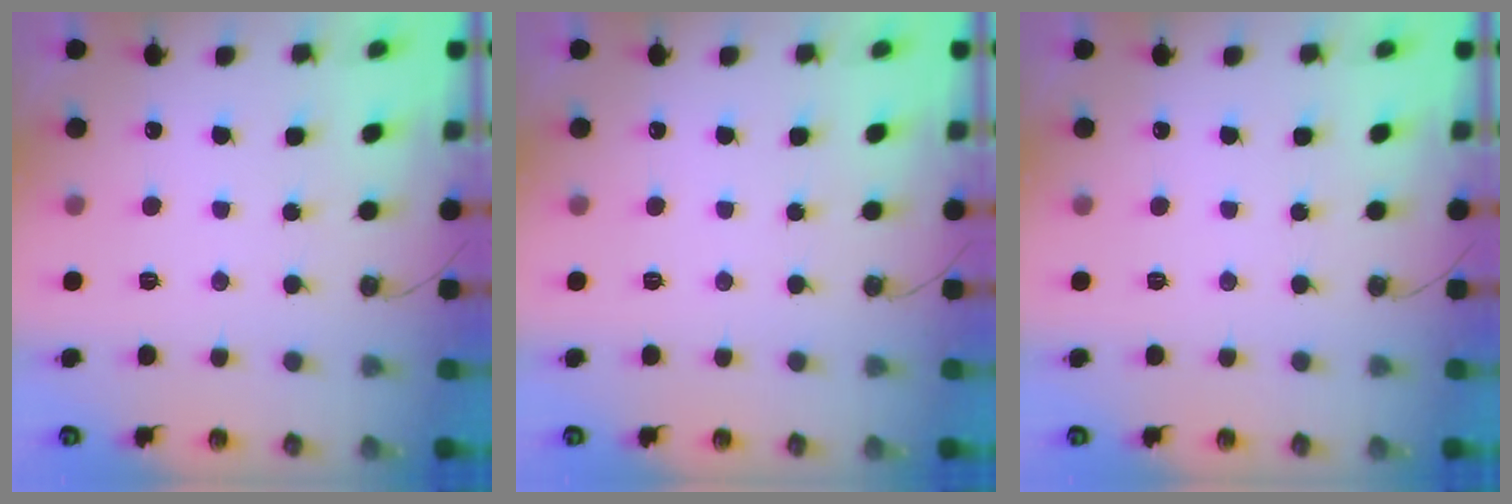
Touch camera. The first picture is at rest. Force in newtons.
{"total": 0.0}
{"total": 0.0}